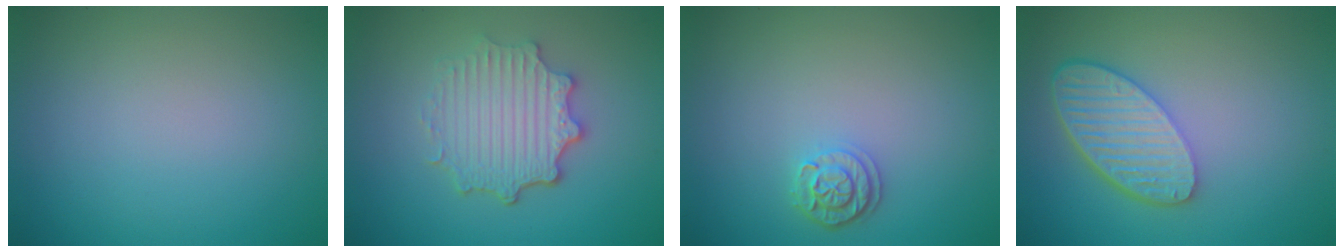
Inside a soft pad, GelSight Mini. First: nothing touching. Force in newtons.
{"total": 4.9, "press": 3.8, "slide": 3.1}
{"total": 2.1, "press": 1.8, "slide": 0.9}
{"total": 5.8, "press": 4.5, "slide": 3.6}